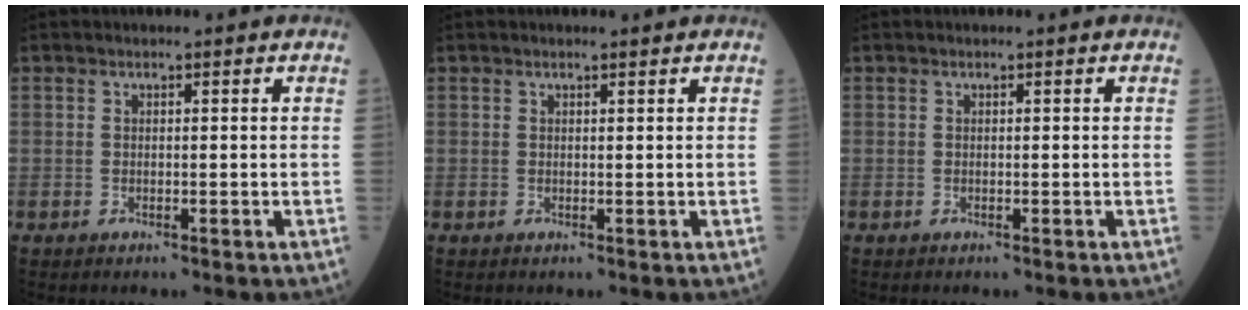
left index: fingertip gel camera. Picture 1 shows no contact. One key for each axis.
{"total": 1.0, "fx": 0.9, "fy": 0.1, "fz": 0.5, "tx": -0.011, "ty": 0.004, "tz": 0.015}
{"total": 0.0}